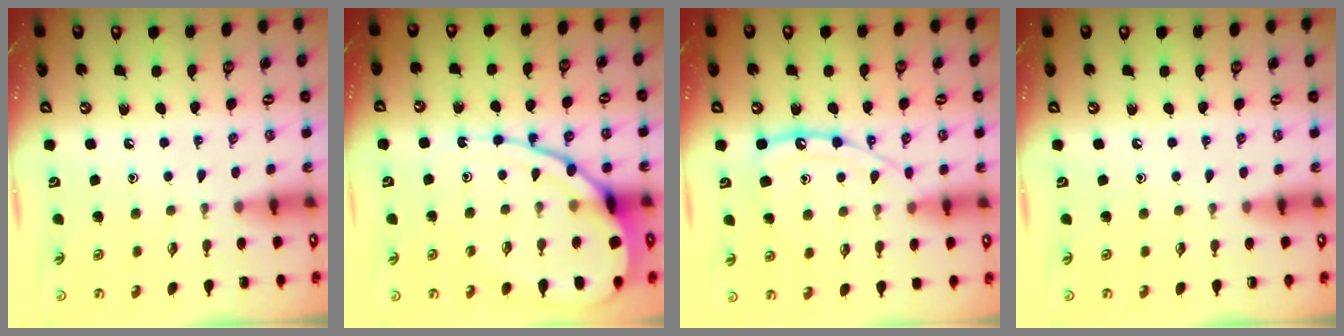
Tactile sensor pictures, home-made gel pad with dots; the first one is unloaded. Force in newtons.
{"total": 13.5, "press": 13.4, "slide": 1.2}
{"total": 13.2, "press": 13.1, "slide": 1.1}
{"total": 0.0}